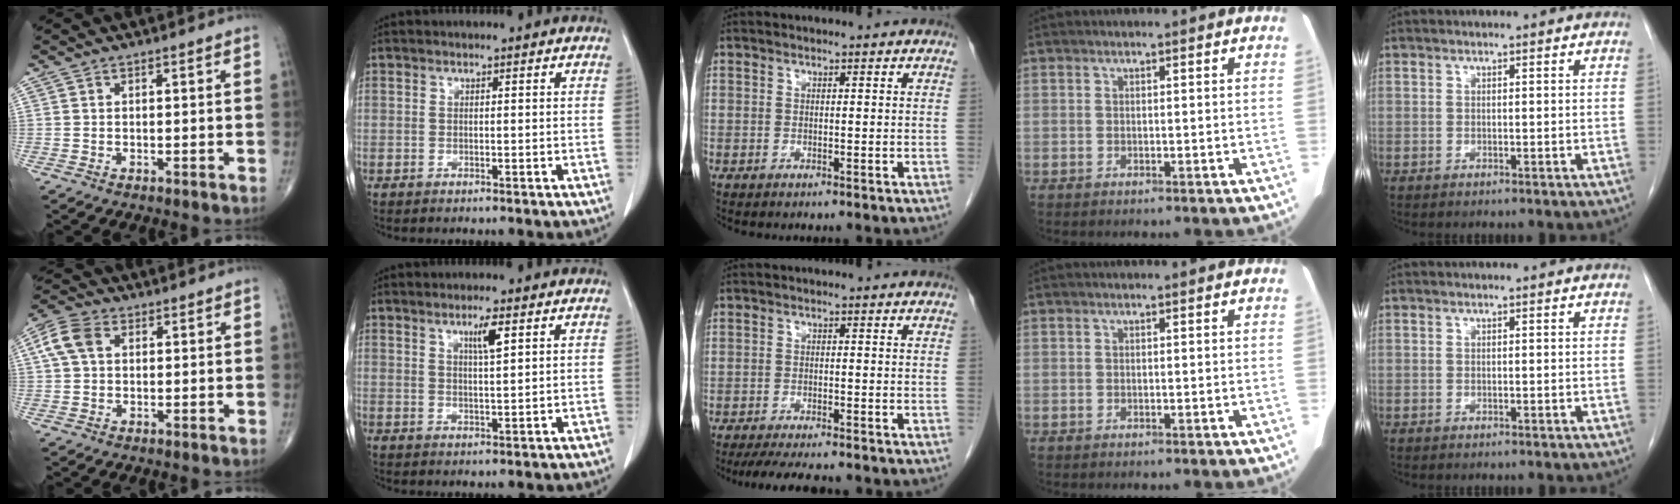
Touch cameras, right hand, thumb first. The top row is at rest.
{"thumb": {"total": 6.4, "force": [1.6, 4.5, 4.3], "torque": [-0.094, 0.018, 0.026]}, "index": {"total": 3.3, "force": [1.6, 0.1, 2.9], "torque": [-0.050, -0.003, 0.028]}, "middle": {"total": 7.5, "force": [-6.5, 0.9, 3.6], "torque": [-0.055, -0.017, -0.099]}}